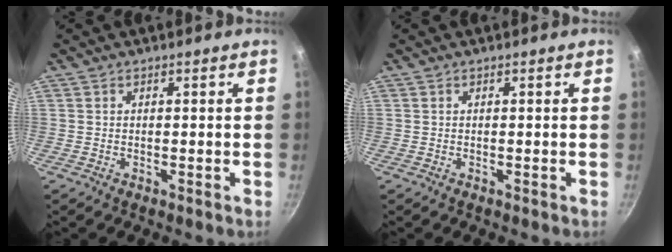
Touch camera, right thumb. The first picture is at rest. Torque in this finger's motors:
{"motor_torque": [-0.72, -0.24, -0.35, 0.50, -0.03]}